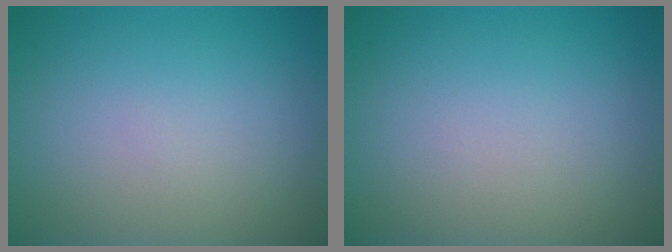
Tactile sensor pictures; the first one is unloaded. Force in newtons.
{"total": 0.0}